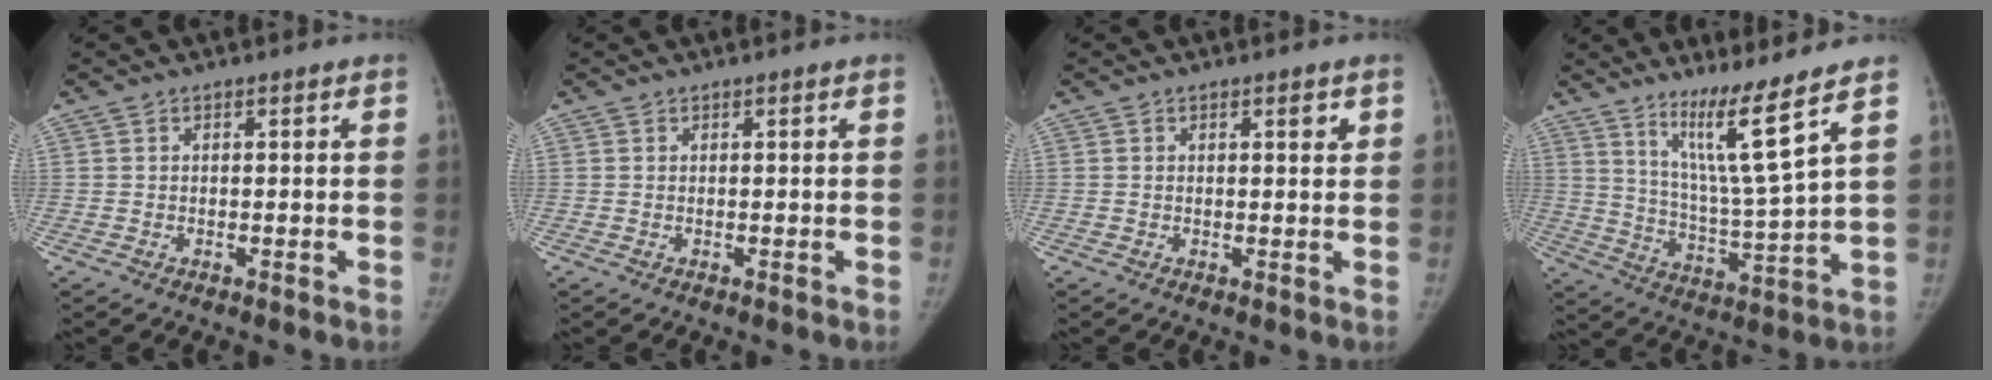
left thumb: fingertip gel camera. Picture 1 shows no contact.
{"total": 0.0}
{"total": 1.6, "force": [0.8, 0.6, 1.3], "torque": [-0.008, -0.001, 0.009]}
{"total": 11.7, "force": [7.5, -0.9, 8.9], "torque": [-0.156, -0.070, 0.143]}